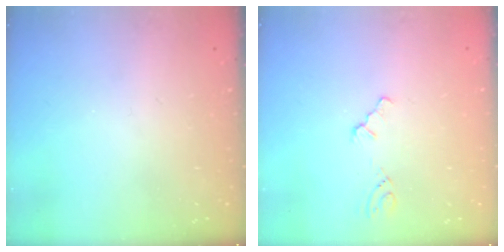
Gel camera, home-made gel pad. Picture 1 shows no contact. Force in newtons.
{"total": 1.2, "press": 1.1, "slide": 0.3}